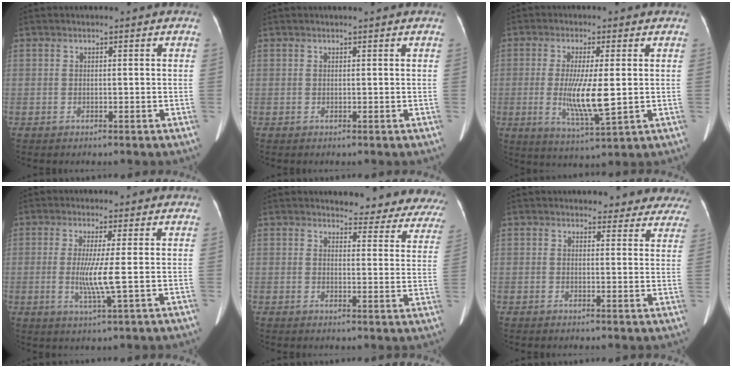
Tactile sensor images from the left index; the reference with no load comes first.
{"total": 0.9, "force": [0.9, 0.0, 0.4], "torque": [-0.006, 0.009, 0.014]}
{"total": 8.5, "force": [-0.4, 1.1, 8.4], "torque": [-0.165, -0.023, -0.007]}
{"total": 5.3, "force": [-0.3, -0.8, 5.2], "torque": [-0.110, -0.018, -0.006]}
{"total": 16.0, "force": [15.3, 3.8, 2.8], "torque": [0.005, -0.072, 0.139]}
{"total": 9.6, "force": [8.9, 3.5, 1.1], "torque": [0.029, -0.017, 0.069]}